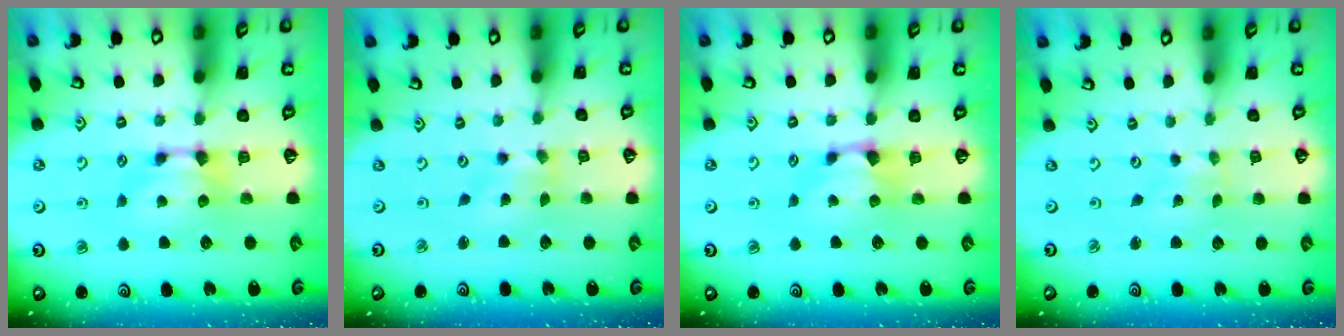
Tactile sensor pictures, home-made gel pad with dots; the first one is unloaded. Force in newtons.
{"total": 2.1, "press": 1.8, "slide": 1.1}
{"total": 0.8, "press": 0.3, "slide": 0.7}
{"total": 5.9, "press": 5.9, "slide": 0.5}